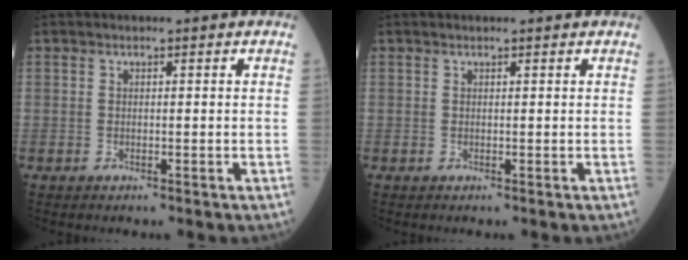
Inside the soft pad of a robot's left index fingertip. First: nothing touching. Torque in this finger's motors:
{"motor_torque": [0.19, -0.10, 0.03, 0.00]}